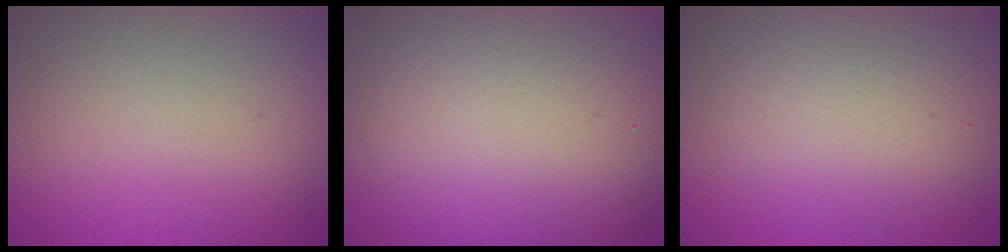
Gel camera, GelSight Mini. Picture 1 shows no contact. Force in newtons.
{"total": 13.4, "press": 13.4, "slide": 1.0}
{"total": 5.6, "press": 5.6, "slide": 0.2}